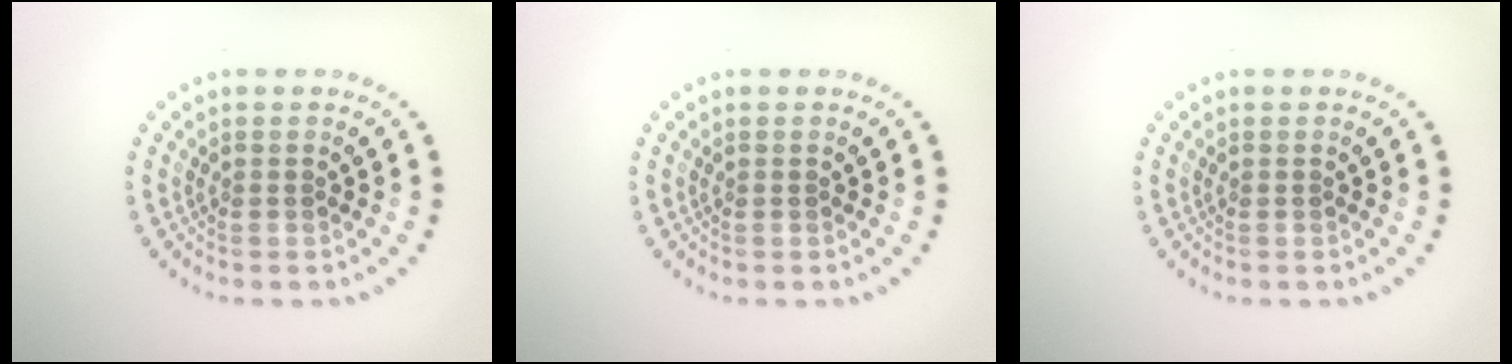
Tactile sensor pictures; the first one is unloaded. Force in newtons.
{"total": 0.0}
{"total": 0.0}